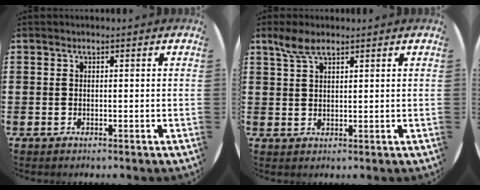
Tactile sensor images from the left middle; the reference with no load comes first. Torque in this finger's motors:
{"motor_torque": [0.62, -0.49, 0.07, 0.01]}